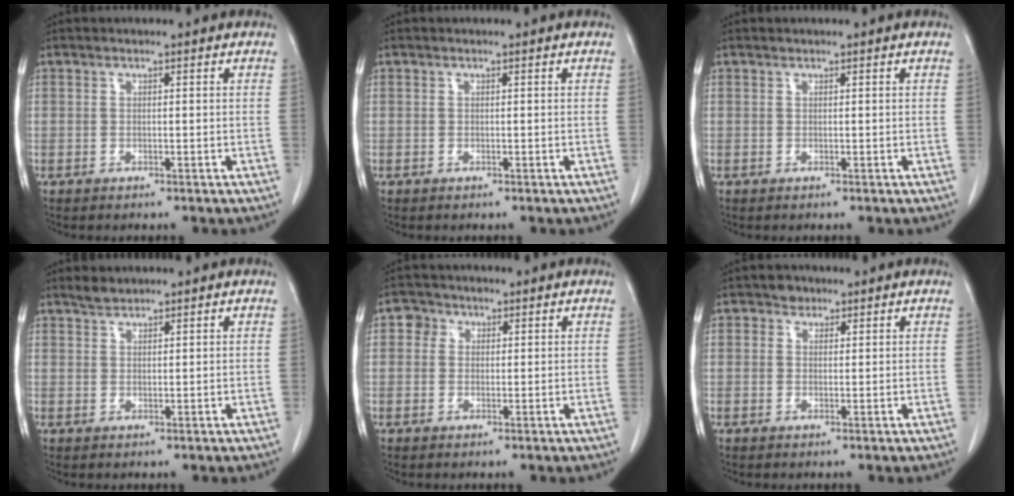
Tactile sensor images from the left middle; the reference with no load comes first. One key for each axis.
{"total": 0.0}
{"total": 0.0}
{"total": 1.7, "fx": 1.7, "fy": 0.4, "fz": 0.3, "tx": -0.009, "ty": 0.001, "tz": 0.033}
{"total": 2.4, "fx": 0.9, "fy": 2.1, "fz": 0.7, "tx": -0.009, "ty": 0.003, "tz": 0.010}
{"total": 1.6, "fx": 1.1, "fy": 1.2, "fz": 0.3, "tx": -0.001, "ty": -0.003, "tz": 0.013}